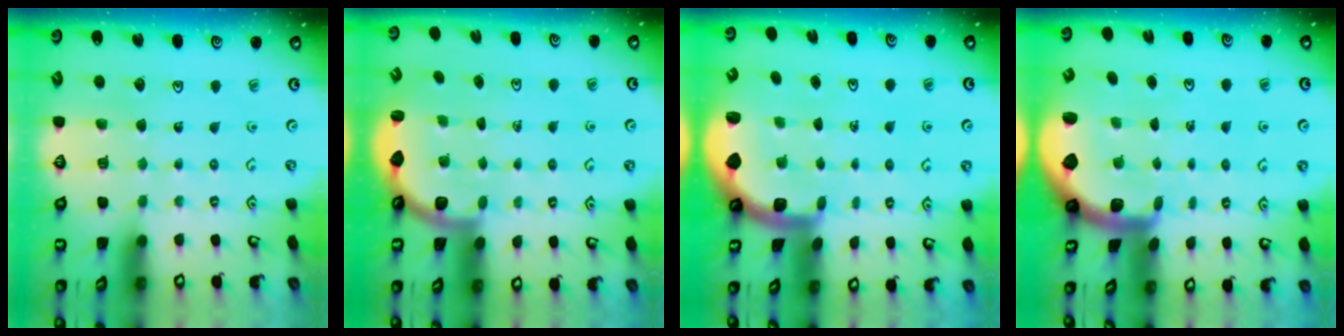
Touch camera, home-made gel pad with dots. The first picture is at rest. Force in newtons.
{"total": 2.6, "press": 2.5, "slide": 0.6}
{"total": 1.7, "press": 1.6, "slide": 0.3}
{"total": 2.4, "press": 2.3, "slide": 0.5}